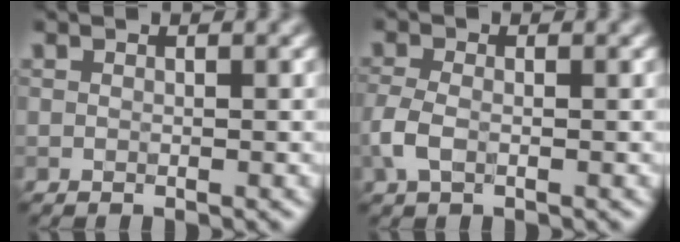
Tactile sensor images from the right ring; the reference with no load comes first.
{"total": 2.6, "force": [-0.8, 1.3, 2.0], "torque": [-0.052, -0.001, -0.024]}